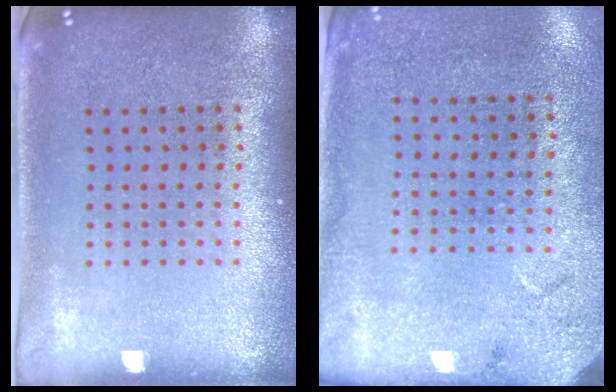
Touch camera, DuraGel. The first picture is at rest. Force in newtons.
{"total": 2.7, "press": 2.2, "slide": 1.6}